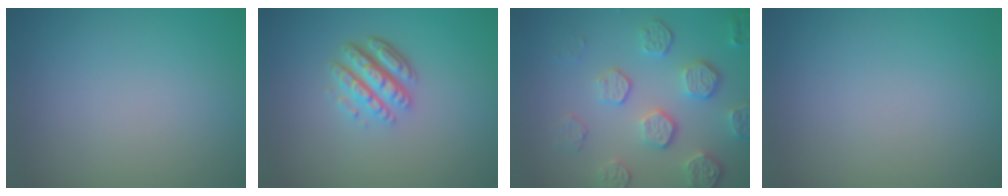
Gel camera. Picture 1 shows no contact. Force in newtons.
{"total": 4.8, "press": 3.4, "slide": 3.4}
{"total": 5.4, "press": 4.2, "slide": 3.3}
{"total": 0.0}